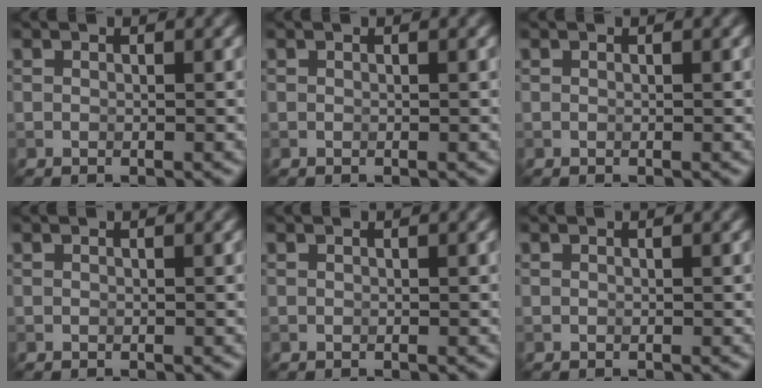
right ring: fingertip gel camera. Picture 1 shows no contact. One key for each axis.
{"total": 0.0}
{"total": 0.0}
{"total": 0.0}
{"total": 0.0}
{"total": 0.0}